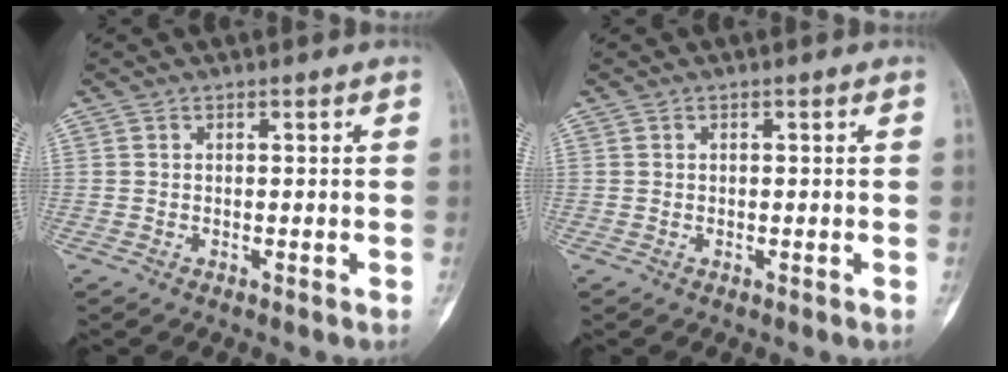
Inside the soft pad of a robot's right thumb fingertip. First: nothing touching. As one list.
[{"total": 0.0}]